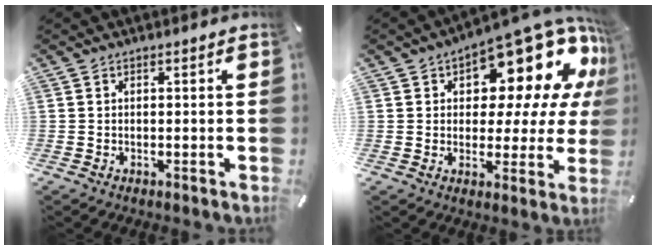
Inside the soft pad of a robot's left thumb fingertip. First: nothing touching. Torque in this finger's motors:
{"motor_torque": [2.12, 2.36, 2.00, -0.76, 0.08]}